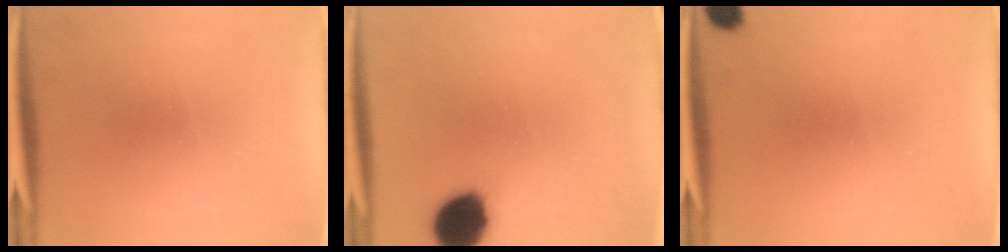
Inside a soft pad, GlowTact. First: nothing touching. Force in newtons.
{"total": 11.0}
{"total": 2.5}